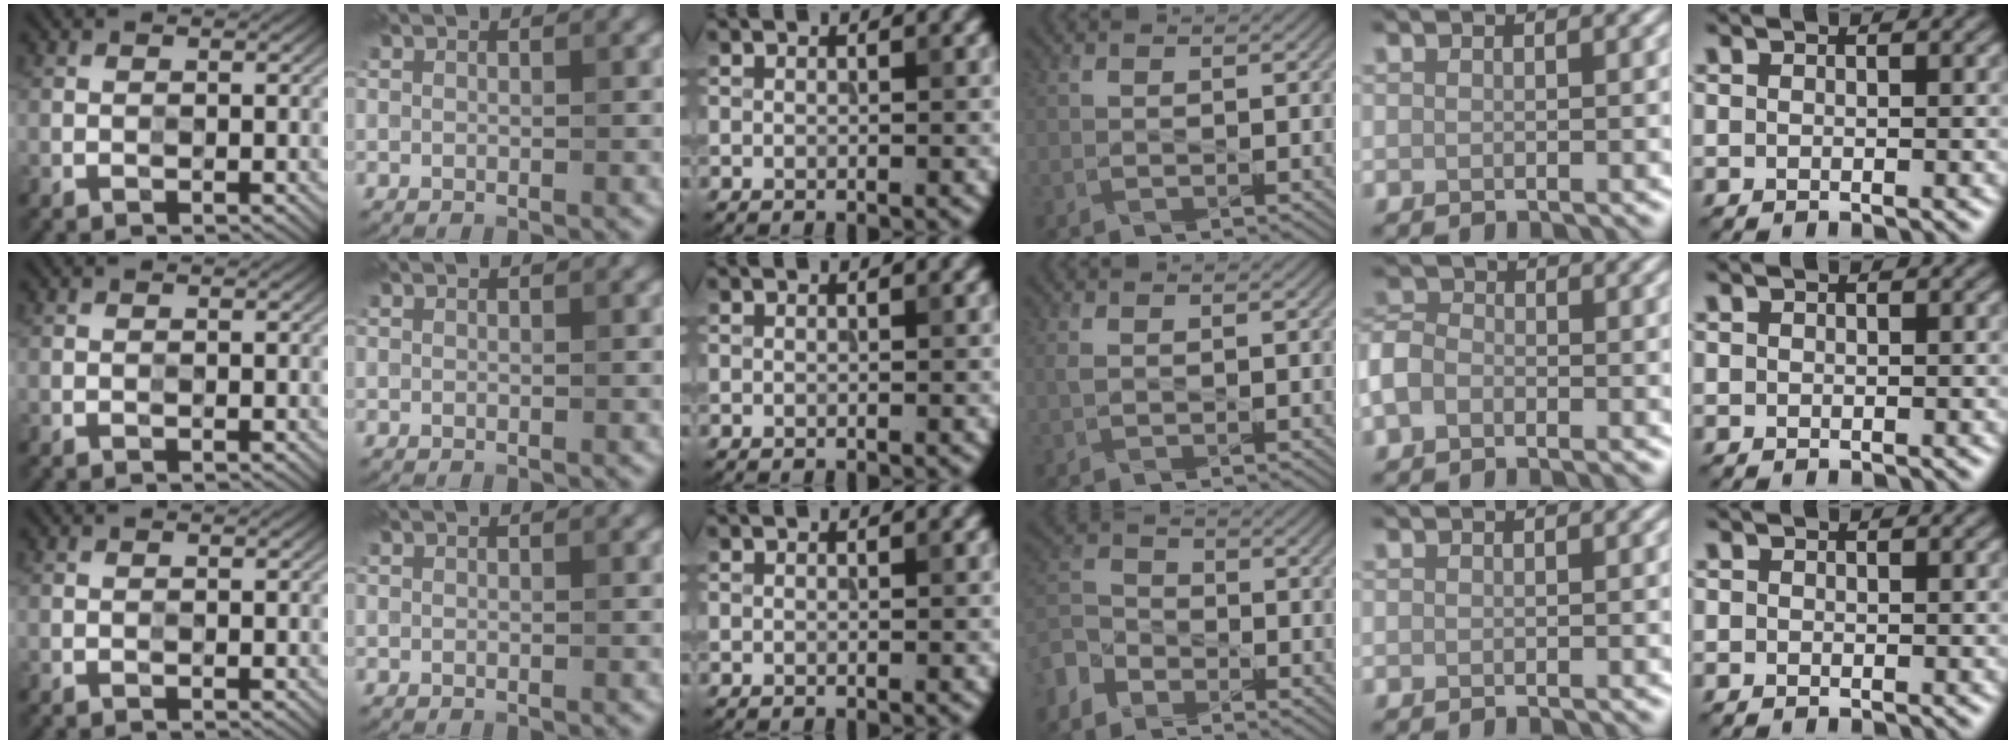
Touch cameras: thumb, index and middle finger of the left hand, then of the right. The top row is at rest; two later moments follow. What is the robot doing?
{"motion": "press", "object": "stopwatch"}